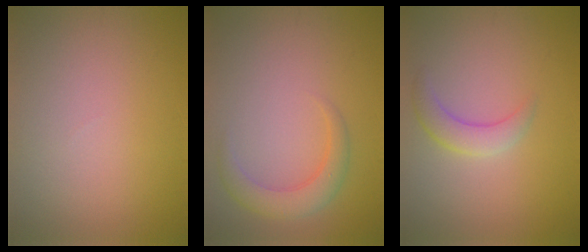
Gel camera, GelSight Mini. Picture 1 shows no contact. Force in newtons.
{"total": 3.0, "press": 3.0, "slide": 0.1}
{"total": 2.4, "press": 2.4, "slide": 0.2}